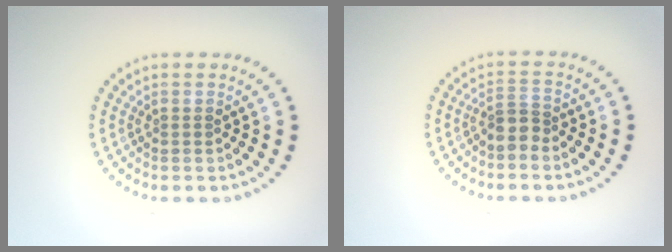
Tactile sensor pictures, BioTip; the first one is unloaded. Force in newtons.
{"total": 2.0, "press": 1.6, "slide": 1.2}